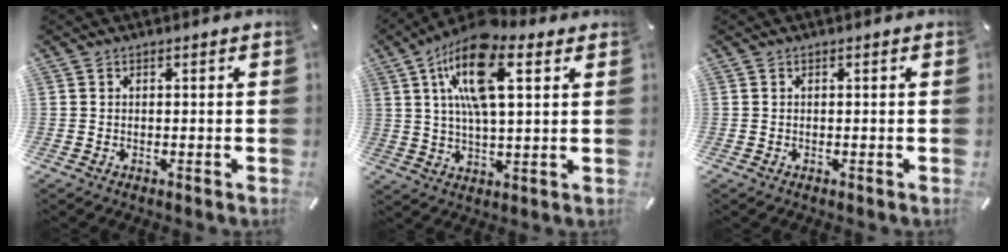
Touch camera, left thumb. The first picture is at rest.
{"total": 16.7, "force": [6.9, 7.4, 13.3], "torque": [-0.248, -0.008, 0.115]}
{"total": 0.0}